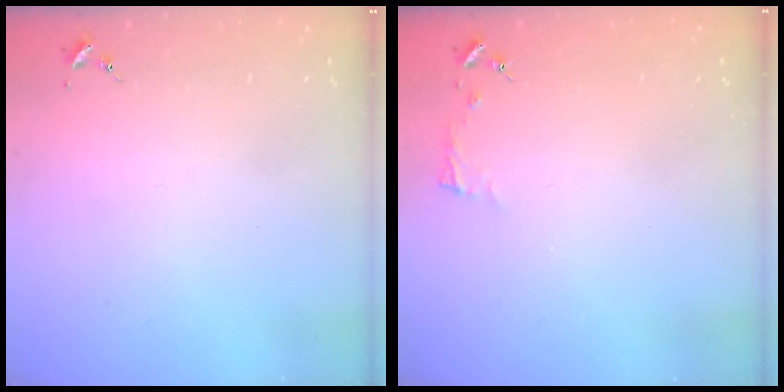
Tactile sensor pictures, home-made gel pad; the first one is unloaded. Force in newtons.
{"total": 3.8, "press": 3.7, "slide": 0.4}